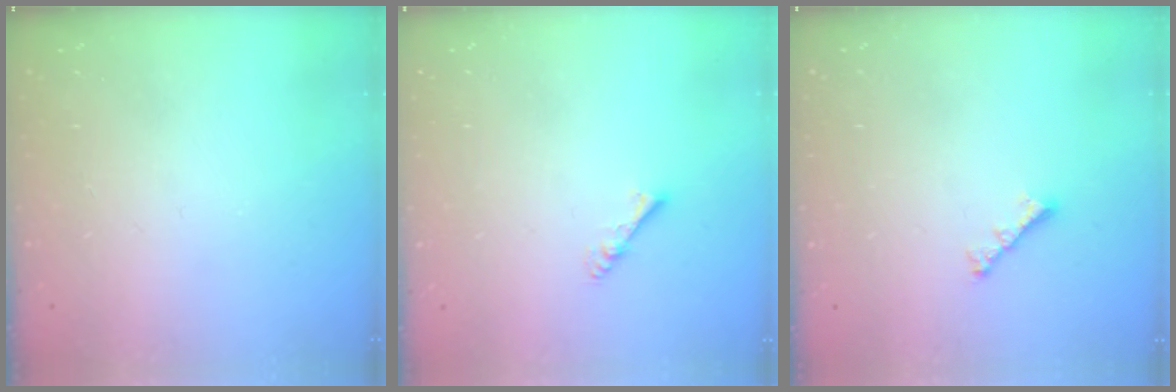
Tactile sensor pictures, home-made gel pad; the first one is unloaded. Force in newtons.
{"total": 2.9, "press": 2.8, "slide": 0.4}
{"total": 2.8, "press": 2.7, "slide": 0.6}